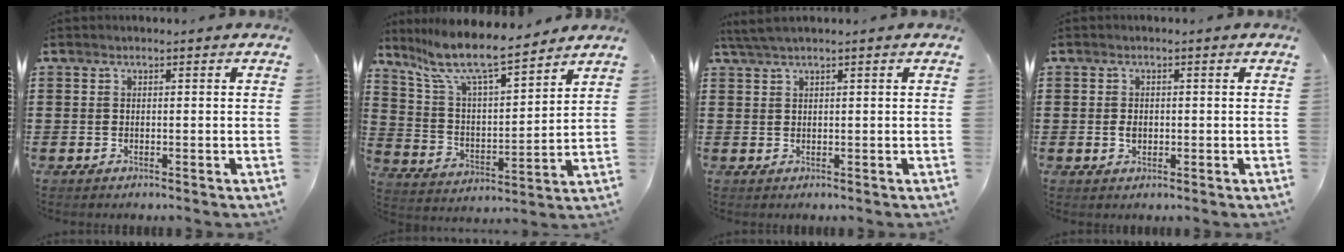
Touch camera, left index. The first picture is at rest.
{"total": 9.2, "force": [8.0, 1.1, 4.5], "torque": [-0.122, -0.048, 0.134]}
{"total": 1.9, "force": [1.3, 0.0, 1.4], "torque": [-0.027, 0.000, 0.026]}
{"total": 1.7, "force": [-0.1, 1.1, 1.3], "torque": [-0.027, 0.005, -0.002]}